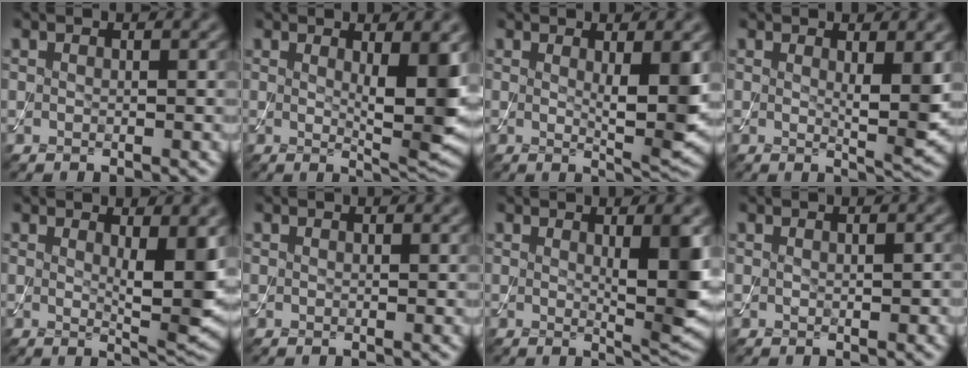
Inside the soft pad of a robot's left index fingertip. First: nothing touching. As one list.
[{"total": 5.2, "force": [0.9, 1.1, 5.1], "torque": [-0.071, -0.016, 0.020]}, {"total": 4.2, "force": [0.7, 0.7, 4.1], "torque": [-0.060, -0.014, 0.015]}, {"total": 3.0, "force": [0.7, 0.5, 2.9], "torque": [-0.042, -0.014, 0.014]}, {"total": 4.7, "force": [1.0, 1.0, 4.5], "torque": [-0.065, -0.015, 0.020]}, {"total": 0.0}, {"total": 4.7, "force": [0.8, 0.8, 4.5], "torque": [-0.060, -0.012, 0.016]}, {"total": 1.1, "force": [0.0, 0.5, 1.0], "torque": [-0.017, -0.001, 0.002]}]